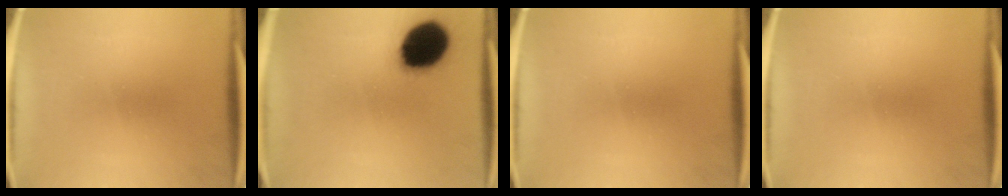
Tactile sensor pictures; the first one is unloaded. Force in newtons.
{"total": 18.8}
{"total": 0.0}
{"total": 0.0}